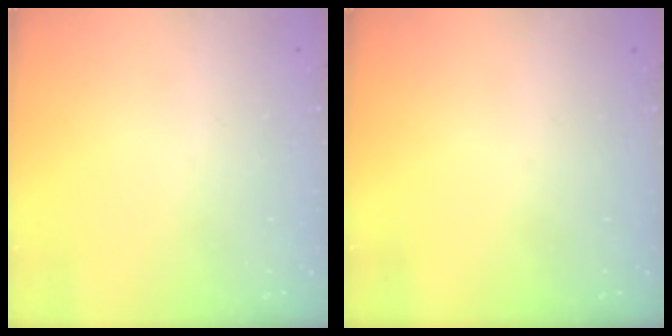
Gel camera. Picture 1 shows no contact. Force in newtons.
{"total": 0.0}